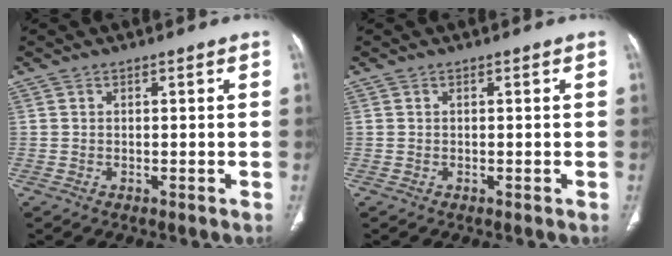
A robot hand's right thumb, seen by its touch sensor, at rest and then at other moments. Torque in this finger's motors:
{"motor_torque": [0.21, 0.03, 0.33, -0.16, -0.03]}